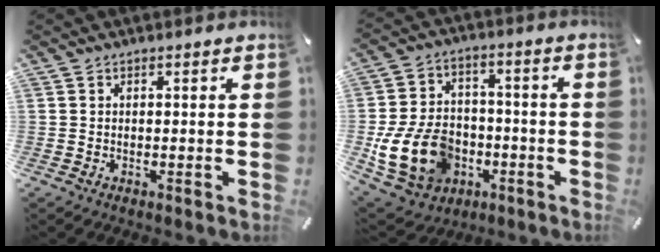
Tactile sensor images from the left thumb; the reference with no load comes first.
{"total": 15.6, "force": [-4.9, 12.1, 8.6], "torque": [-0.177, 0.029, -0.083]}